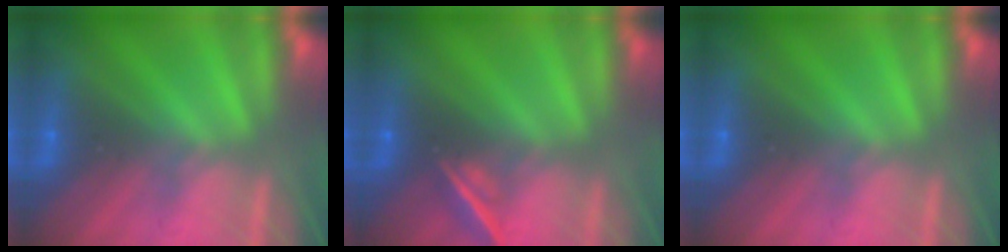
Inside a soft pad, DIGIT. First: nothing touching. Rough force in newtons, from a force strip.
{"total": 2.1}
{"total": 0.0}